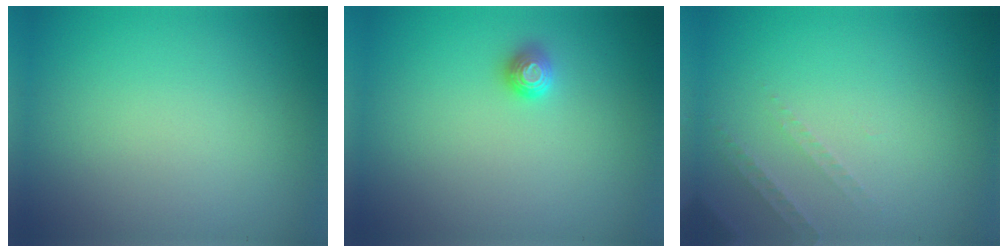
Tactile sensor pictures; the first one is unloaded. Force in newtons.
{"total": 1.1, "press": 1.0, "slide": 0.4}
{"total": 1.3, "press": 1.2, "slide": 0.4}